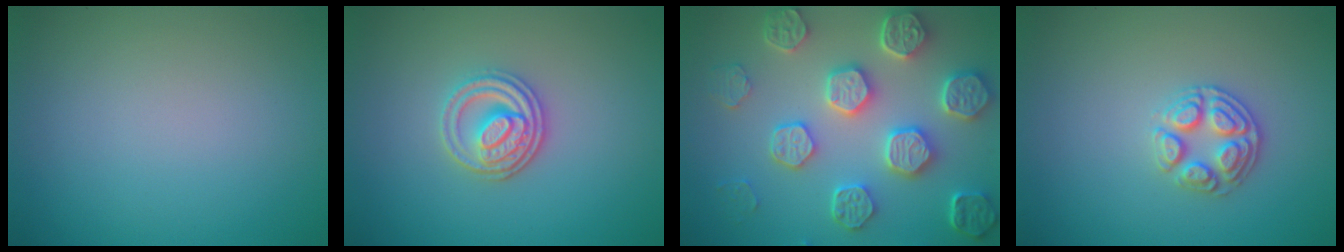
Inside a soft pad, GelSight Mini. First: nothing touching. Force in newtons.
{"total": 3.4, "press": 3.0, "slide": 1.7}
{"total": 7.3, "press": 6.0, "slide": 4.0}
{"total": 2.9, "press": 2.8, "slide": 0.7}